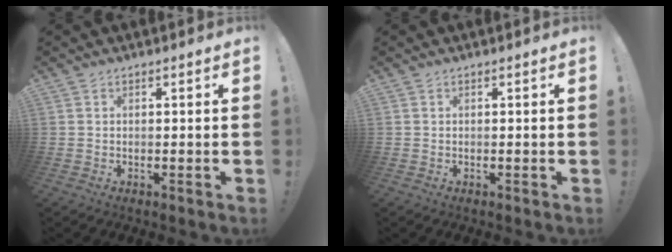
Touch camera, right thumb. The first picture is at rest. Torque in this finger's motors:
{"motor_torque": [0.00, 0.00, -0.01, 0.00, 0.00]}